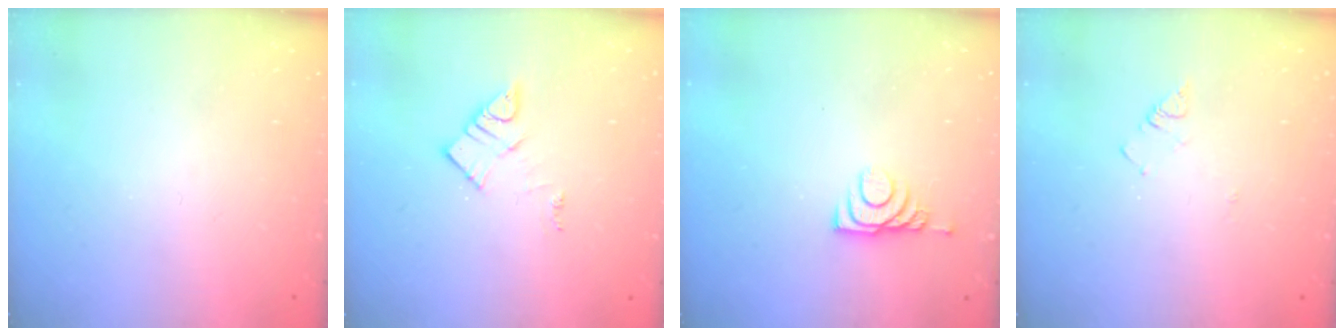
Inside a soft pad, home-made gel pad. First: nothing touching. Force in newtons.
{"total": 8.2, "press": 8.2, "slide": 0.5}
{"total": 6.0, "press": 5.9, "slide": 0.8}
{"total": 3.1, "press": 3.1, "slide": 0.5}